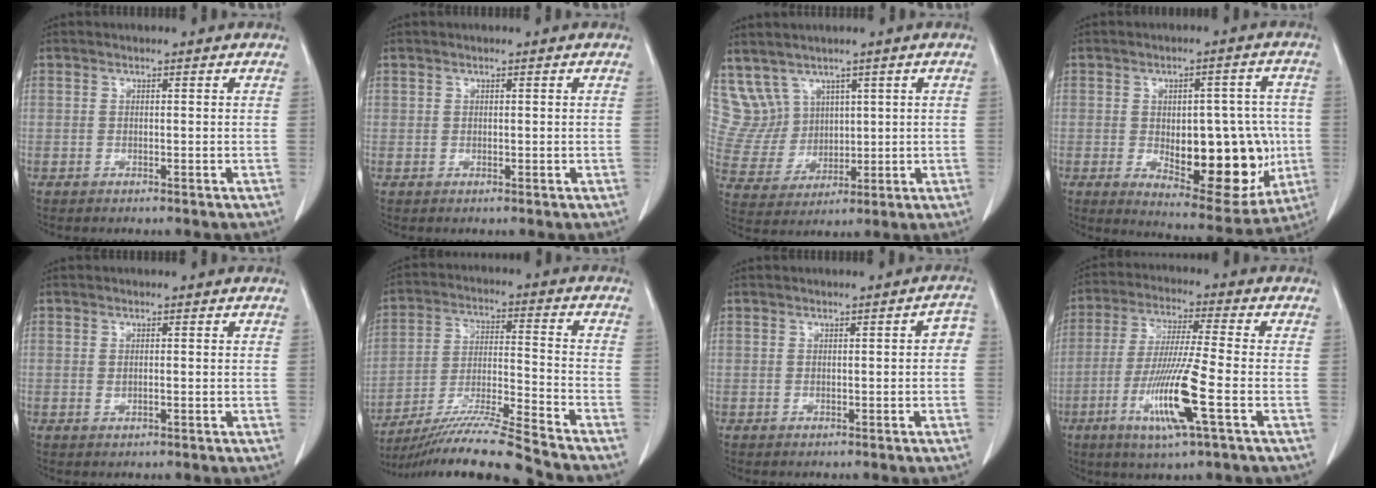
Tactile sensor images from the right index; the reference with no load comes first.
{"total": 0.5, "force": [0.4, 0.4, 0.0], "torque": [0.006, 0.004, 0.006]}
{"total": 8.6, "force": [5.4, 6.6, 0.4], "torque": [-0.024, 0.036, 0.127]}
{"total": 16.2, "force": [-2.5, 7.0, 14.3], "torque": [-0.186, 0.006, -0.010]}
{"total": 0.7, "force": [0.0, 0.3, 0.6], "torque": [-0.013, 0.000, 0.003]}
{"total": 15.6, "force": [-13.9, -1.9, 6.8], "torque": [-0.121, -0.010, -0.244]}
{"total": 2.0, "force": [-0.2, 0.7, 1.9], "torque": [-0.013, 0.008, -0.004]}
{"total": 12.2, "force": [-4.3, -0.3, 11.4], "torque": [-0.228, -0.020, -0.082]}